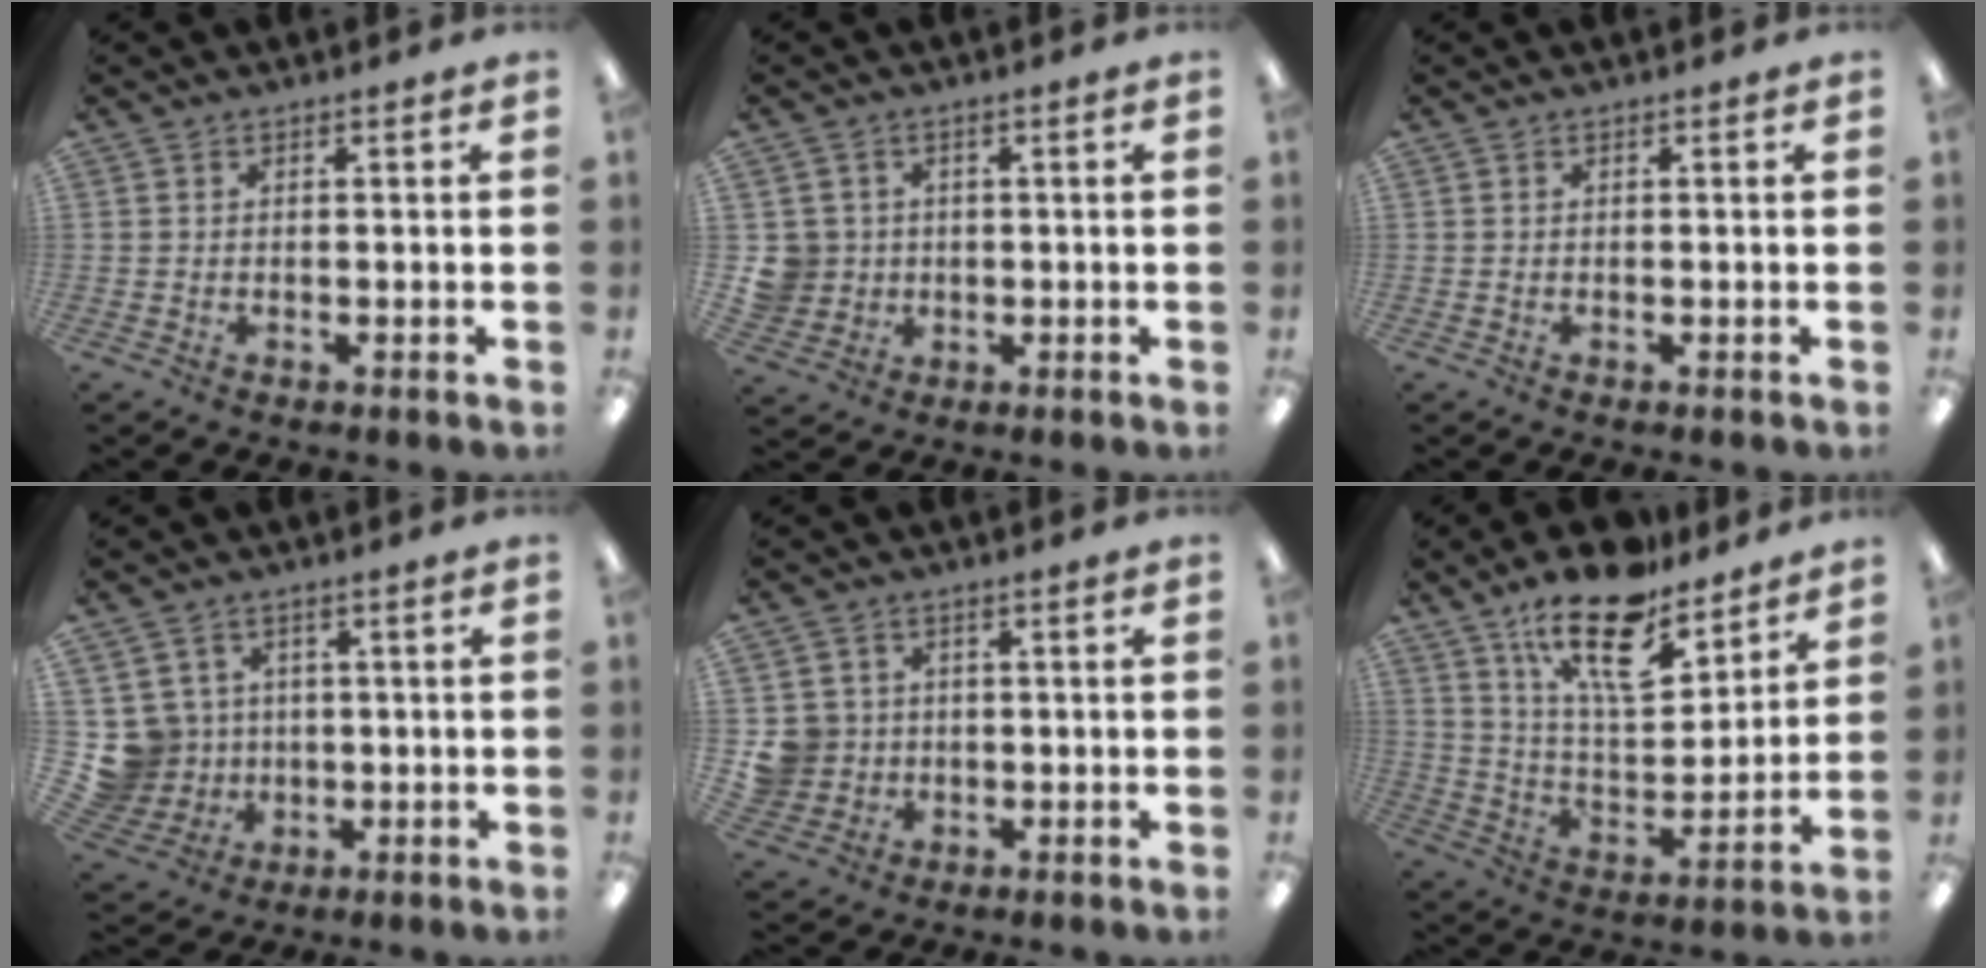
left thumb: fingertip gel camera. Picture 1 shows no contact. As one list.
[{"total": 5.6, "force": [0.6, 5.5, 0.9], "torque": [-0.039, 0.006, 0.013]}, {"total": 0.0}, {"total": 8.3, "force": [1.1, 8.2, 0.9], "torque": [-0.050, -0.005, 0.031]}, {"total": 6.3, "force": [0.6, 6.2, 1.0], "torque": [-0.027, 0.009, 0.018]}, {"total": 18.9, "force": [13.0, 7.8, 11.4], "torque": [-0.186, -0.074, 0.221]}]